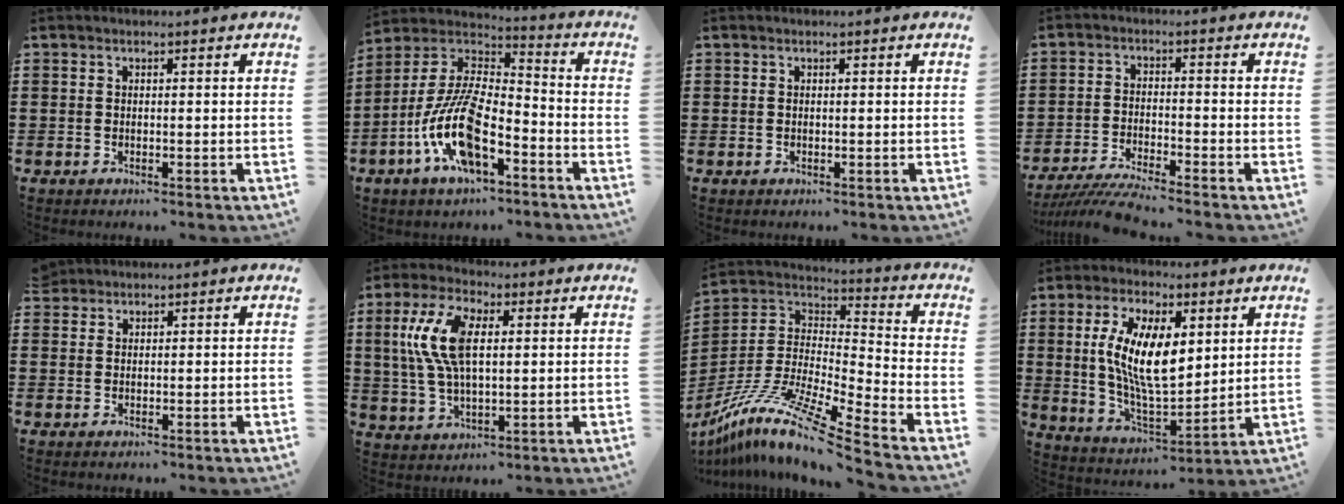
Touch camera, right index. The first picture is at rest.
{"total": 13.4, "force": [-6.0, 5.0, 10.8], "torque": [-0.253, -0.007, -0.122]}
{"total": 0.0}
{"total": 5.0, "force": [-4.8, -0.4, 1.5], "torque": [-0.037, -0.017, -0.095]}
{"total": 1.5, "force": [1.4, 0.7, -0.2], "torque": [-0.002, 0.002, 0.029]}
{"total": 10.4, "force": [2.4, 4.8, 9.0], "torque": [-0.206, 0.006, 0.035]}
{"total": 12.6, "force": [-9.8, 0.4, 7.8], "torque": [-0.167, -0.004, -0.197]}
{"total": 11.8, "force": [3.2, 5.0, 10.2], "torque": [-0.212, 0.002, 0.057]}